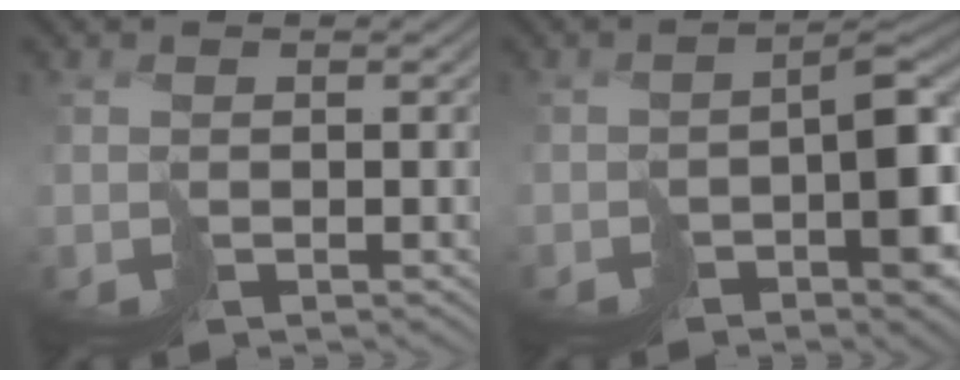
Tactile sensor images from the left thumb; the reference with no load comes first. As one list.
[{"total": 7.7, "force": [-3.3, 2.9, 6.3], "torque": [-0.080, -0.012, -0.047]}]